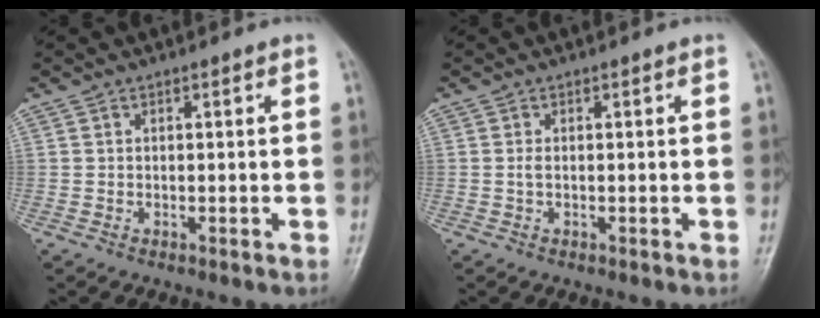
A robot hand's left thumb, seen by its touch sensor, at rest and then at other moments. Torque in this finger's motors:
{"motor_torque": [0.22, 0.22, 0.11, 0.04, 0.00]}